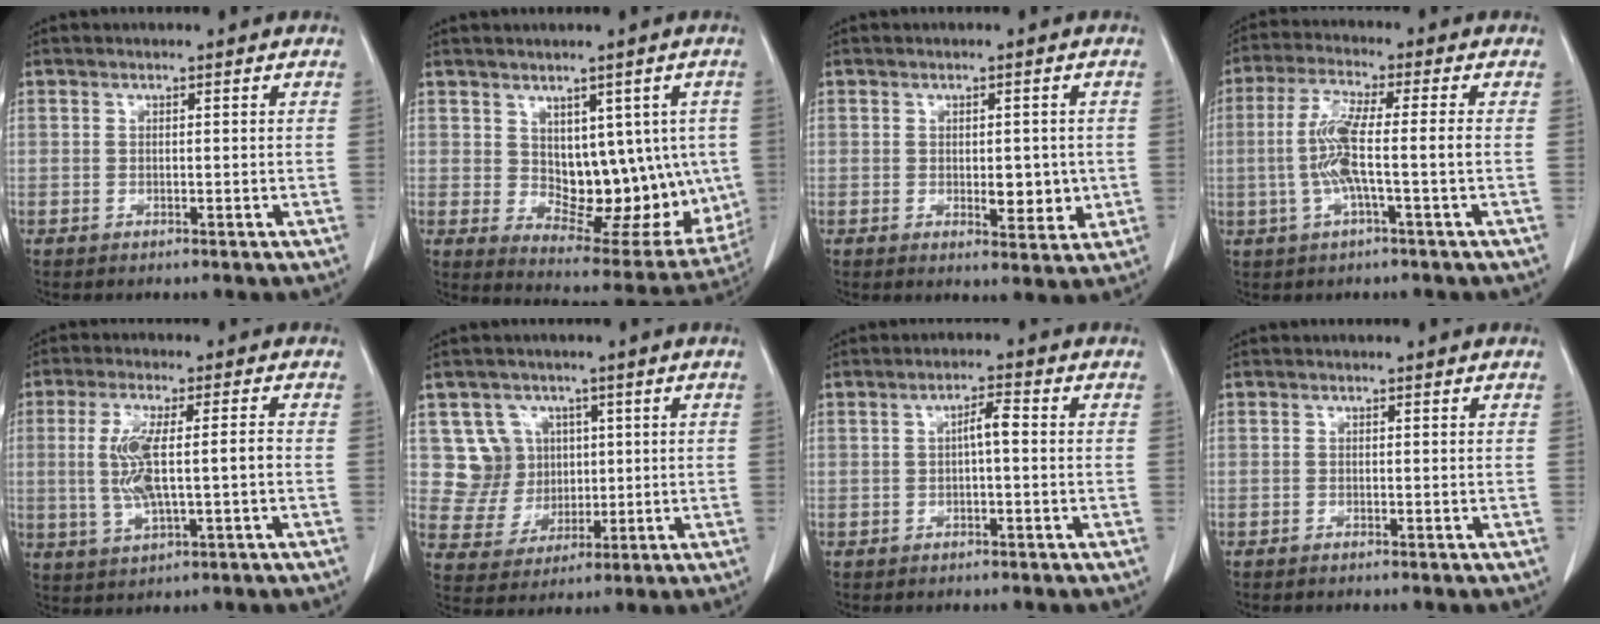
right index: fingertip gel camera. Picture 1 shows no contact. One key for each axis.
{"total": 13.9, "fx": 1.0, "fy": 7.6, "fz": 11.6, "tx": -0.133, "ty": 0.005, "tz": 0.043}
{"total": 4.8, "fx": -0.3, "fy": 2.3, "fz": 4.1, "tx": -0.049, "ty": -0.004, "tz": 0.005}
{"total": 7.6, "fx": -0.9, "fy": 0.6, "fz": 7.5, "tx": -0.155, "ty": 0.012, "tz": -0.019}
{"total": 8.5, "fx": -0.4, "fy": 2.0, "fz": 8.3, "tx": -0.171, "ty": 0.012, "tz": 0.000}
{"total": 7.6, "fx": 2.5, "fy": 7.2, "fz": 0.4, "tx": -0.006, "ty": 0.024, "tz": 0.058}
{"total": 2.8, "fx": 0.1, "fy": 0.5, "fz": 2.7, "tx": -0.043, "ty": 0.009, "tz": 0.003}
{"total": 0.0}